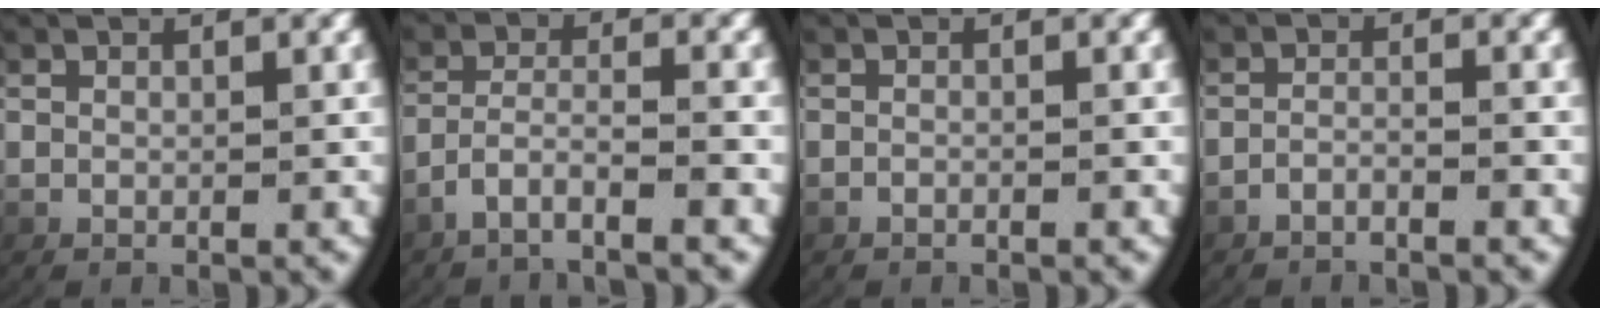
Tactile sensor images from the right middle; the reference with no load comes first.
{"total": 3.9, "force": [-3.1, 0.7, 2.2], "torque": [-0.054, -0.013, -0.049]}
{"total": 0.6, "force": [-0.6, 0.0, 0.1], "torque": [-0.005, 0.003, -0.013]}
{"total": 2.0, "force": [-1.9, 0.0, 0.8], "torque": [-0.022, -0.004, -0.033]}